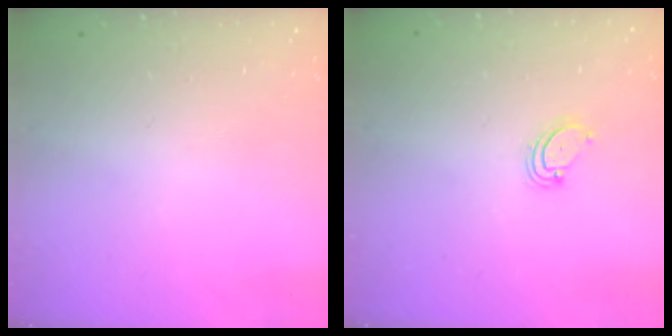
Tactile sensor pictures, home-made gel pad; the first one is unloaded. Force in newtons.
{"total": 3.0, "press": 3.0, "slide": 0.4}